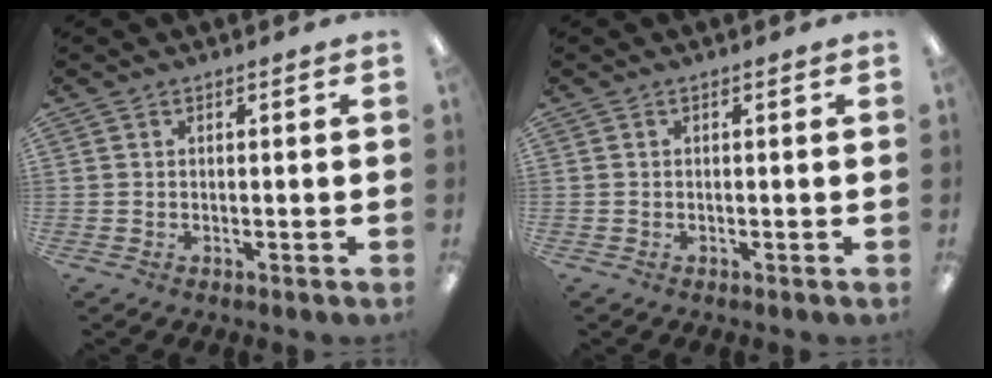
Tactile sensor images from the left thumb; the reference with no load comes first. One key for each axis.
{"total": 0.0}